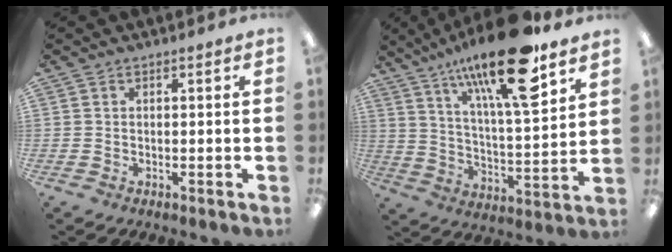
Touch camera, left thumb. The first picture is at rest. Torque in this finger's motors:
{"motor_torque": [1.23, 0.31, 1.68, -1.09, 0.50]}